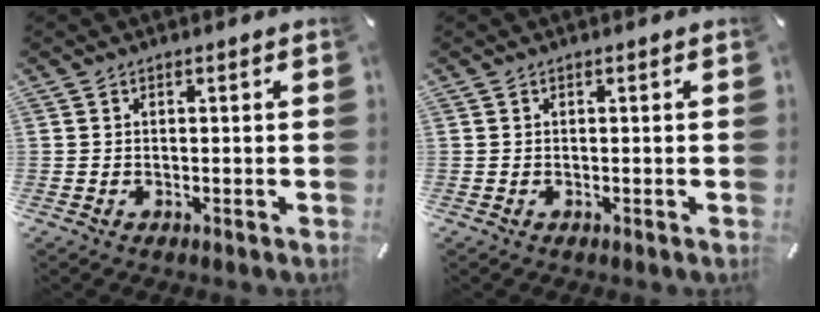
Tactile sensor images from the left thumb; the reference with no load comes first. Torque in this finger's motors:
{"motor_torque": [-0.08, -0.06, -0.01, 0.01, 0.00]}